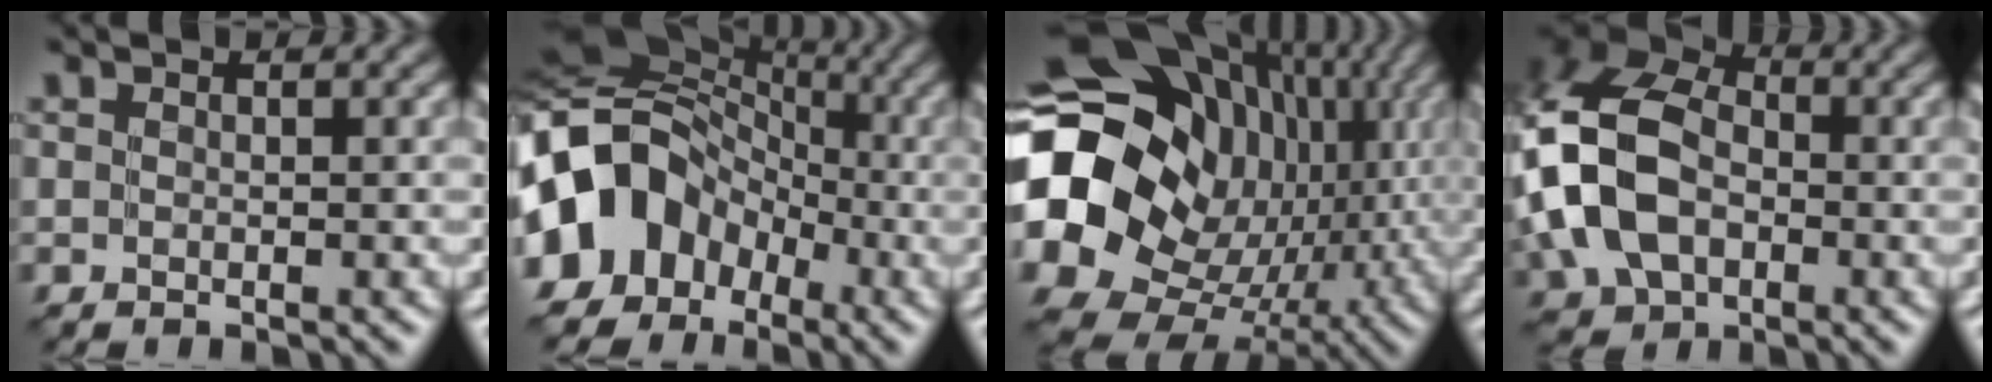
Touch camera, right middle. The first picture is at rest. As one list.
[{"total": 12.7, "force": [-4.0, 10.1, 6.5], "torque": [-0.126, -0.003, -0.096]}, {"total": 23.4, "force": [1.4, 20.3, 11.6], "torque": [-0.258, 0.001, 0.016]}, {"total": 11.4, "force": [-2.2, 7.9, 7.9], "torque": [-0.189, 0.003, -0.061]}]